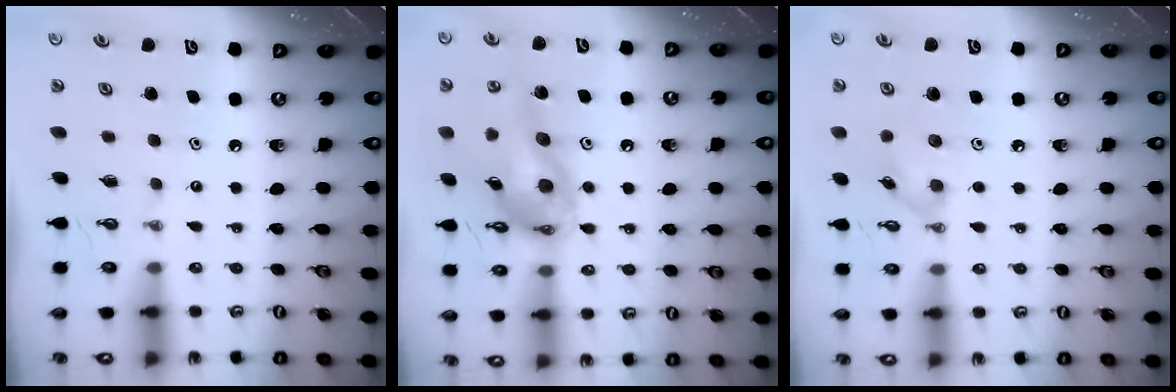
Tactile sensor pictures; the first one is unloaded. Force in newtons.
{"total": 18.3, "press": 18.1, "slide": 2.5}
{"total": 9.0, "press": 9.0, "slide": 0.1}